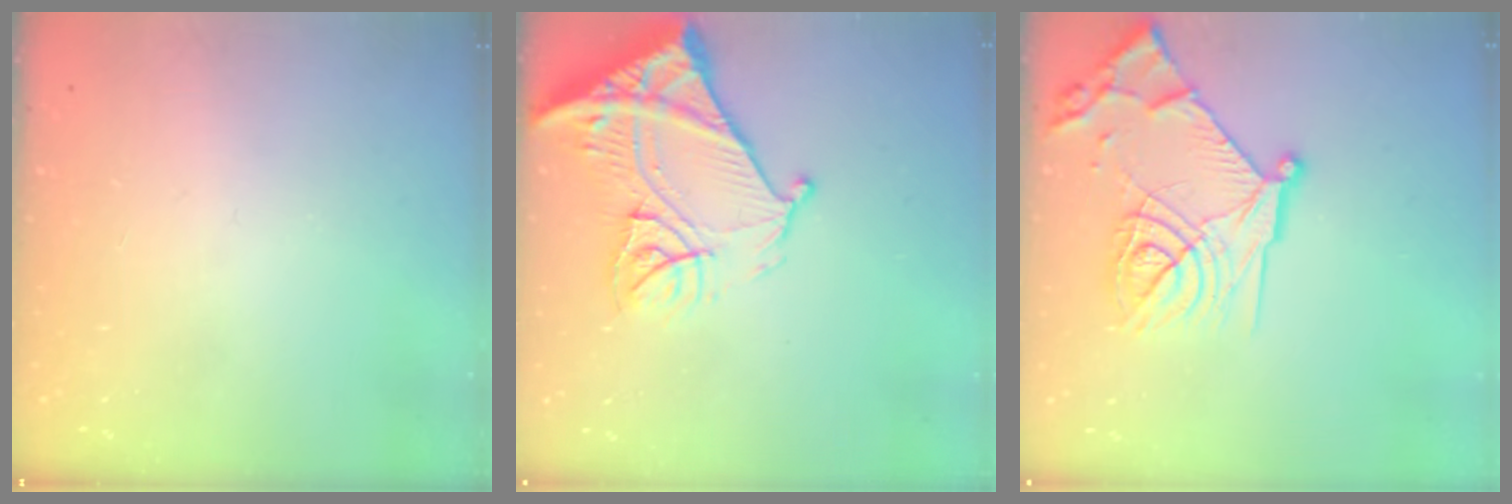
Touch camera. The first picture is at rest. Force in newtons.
{"total": 19.3, "press": 19.2, "slide": 2.2}
{"total": 20.3, "press": 20.2, "slide": 1.9}